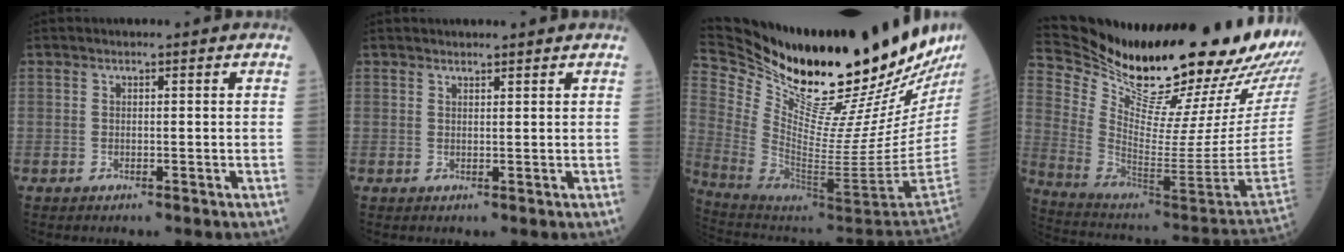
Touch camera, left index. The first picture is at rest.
{"total": 2.5, "force": [2.4, 0.2, 0.6], "torque": [-0.010, 0.016, 0.032]}
{"total": 31.6, "force": [26.3, 0.8, 17.5], "torque": [-0.298, -0.122, 0.399]}
{"total": 34.0, "force": [28.2, 2.9, 18.8], "torque": [-0.323, -0.116, 0.402]}